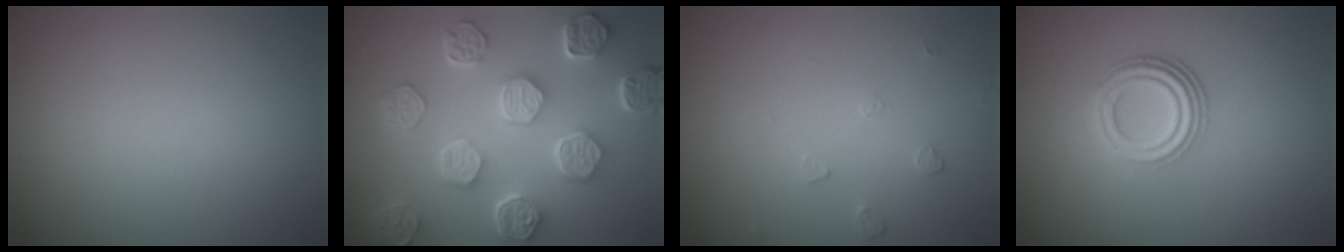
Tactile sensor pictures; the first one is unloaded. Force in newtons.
{"total": 7.8, "press": 5.9, "slide": 5.1}
{"total": 0.6, "press": 0.4, "slide": 0.5}
{"total": 4.2, "press": 3.1, "slide": 2.7}